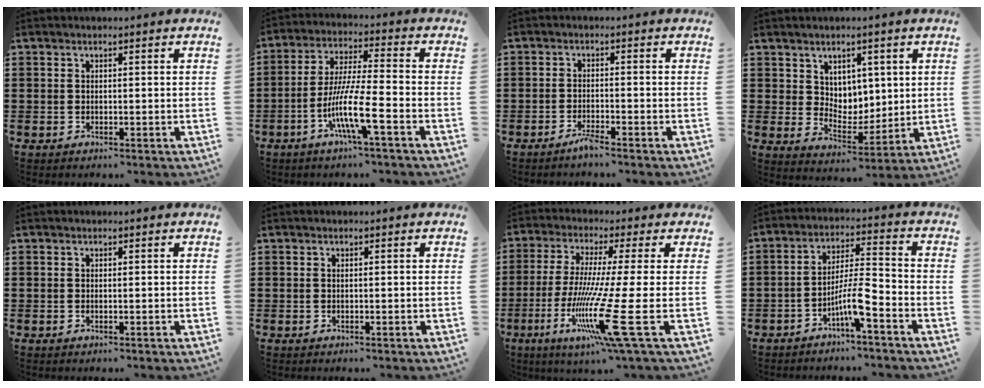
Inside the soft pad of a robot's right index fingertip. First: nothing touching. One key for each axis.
{"total": 10.4, "fx": -4.7, "fy": 1.0, "fz": 9.2, "tx": -0.191, "ty": -0.011, "tz": -0.094}
{"total": 2.0, "fx": -1.8, "fy": -0.1, "fz": 1.0, "tx": -0.017, "ty": 0.001, "tz": -0.033}
{"total": 5.0, "fx": 3.3, "fy": 3.7, "fz": 0.5, "tx": -0.026, "ty": -0.009, "tz": 0.060}
{"total": 0.0}
{"total": 0.0}
{"total": 14.5, "fx": -4.2, "fy": -0.8, "fz": 13.9, "tx": -0.290, "ty": -0.024, "tz": -0.082}
{"total": 7.1, "fx": -4.1, "fy": 0.9, "fz": 5.7, "tx": -0.117, "ty": -0.003, "tz": -0.081}